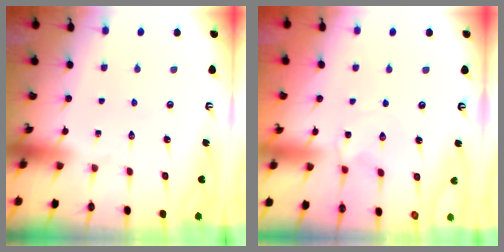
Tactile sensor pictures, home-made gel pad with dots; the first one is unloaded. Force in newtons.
{"total": 1.3, "press": 1.3, "slide": 0.3}